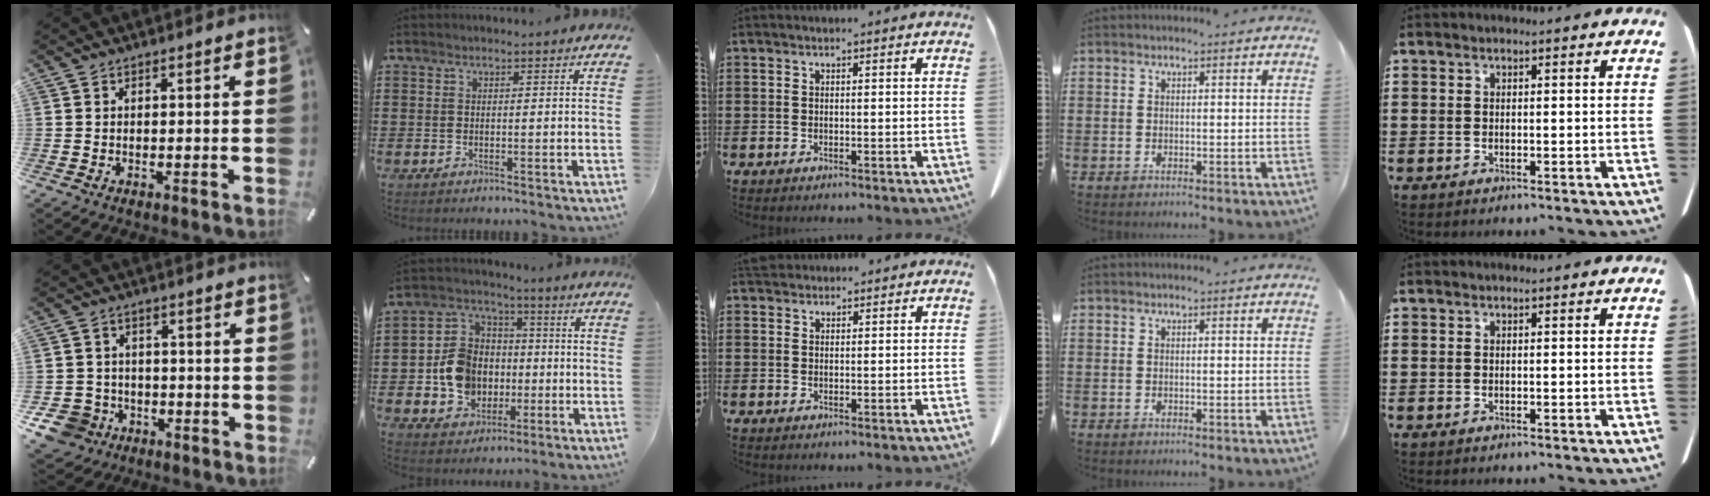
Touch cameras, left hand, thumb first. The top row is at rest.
{"thumb": {"total": 8.4, "force": [-4.0, 7.1, 2.0], "torque": [-0.069, 0.031, -0.076]}, "index": {"total": 9.6, "force": [-1.6, 8.6, 4.0], "torque": [-0.120, 0.021, -0.026]}, "middle": {"total": 2.2, "force": [2.0, 0.8, 0.6], "torque": [-0.018, 0.002, 0.040]}}